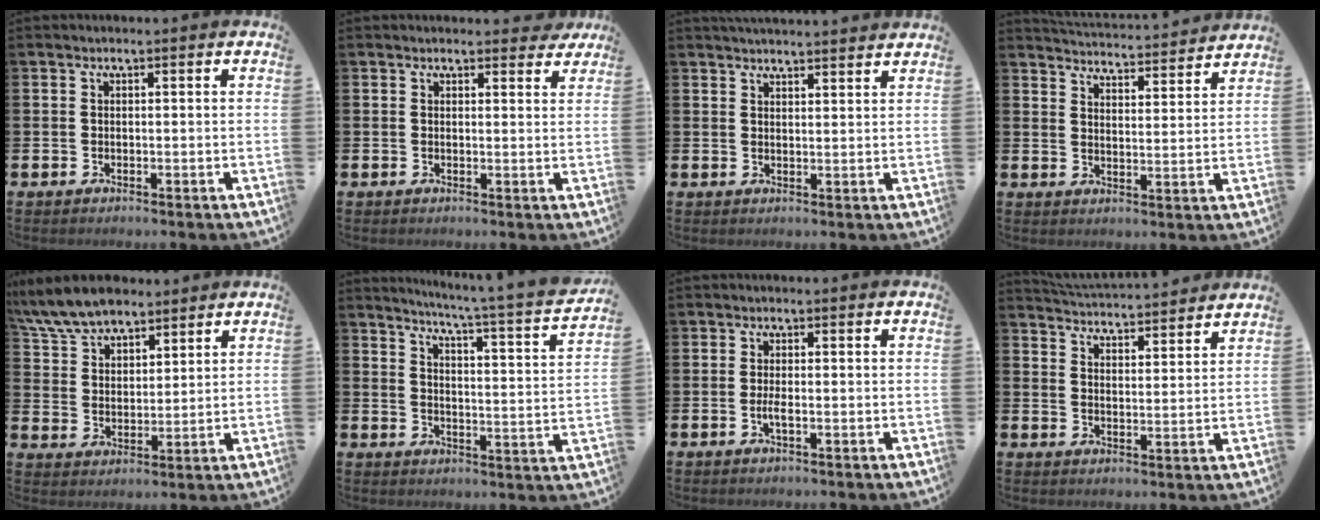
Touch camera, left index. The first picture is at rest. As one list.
[{"total": 1.9, "force": [1.8, 0.6, 0.1], "torque": [0.012, -0.009, 0.029]}, {"total": 3.0, "force": [3.0, 0.0, 0.1], "torque": [-0.007, -0.014, 0.054]}, {"total": 4.3, "force": [4.3, 0.1, 0.0], "torque": [-0.014, -0.040, 0.073]}, {"total": 8.4, "force": [7.6, 2.8, 2.4], "torque": [-0.084, -0.019, 0.145]}, {"total": 4.6, "force": [3.9, -0.7, 2.2], "torque": [-0.055, -0.043, 0.056]}, {"total": 1.5, "force": [-0.4, 0.4, 1.4], "torque": [-0.034, 0.004, -0.006]}, {"total": 4.7, "force": [4.7, 0.0, -0.1], "torque": [-0.014, -0.041, 0.080]}]